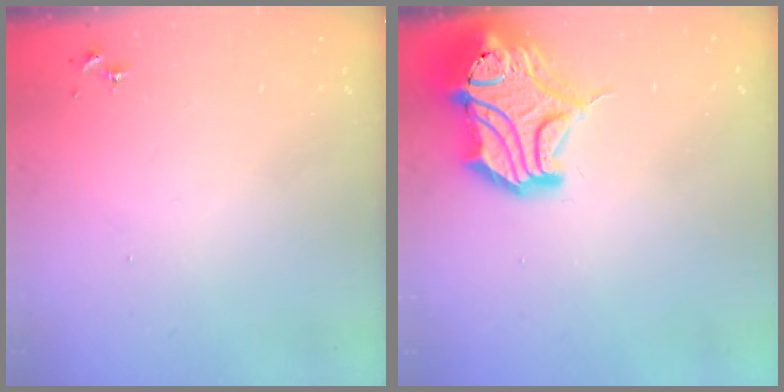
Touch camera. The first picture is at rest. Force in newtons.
{"total": 18.4, "press": 18.2, "slide": 2.4}